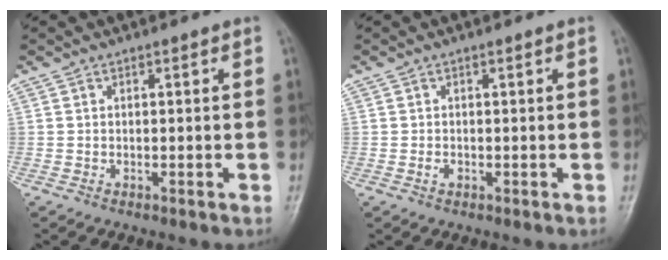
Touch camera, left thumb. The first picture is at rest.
{"total": 1.0, "force": [-0.1, 0.7, 0.7], "torque": [-0.009, 0.000, -0.001]}